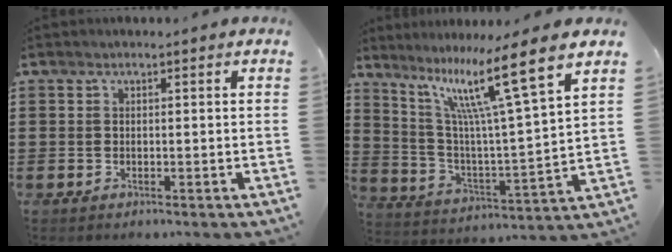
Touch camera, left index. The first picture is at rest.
{"total": 13.1, "force": [8.6, 0.3, 9.9], "torque": [-0.210, -0.043, 0.130]}